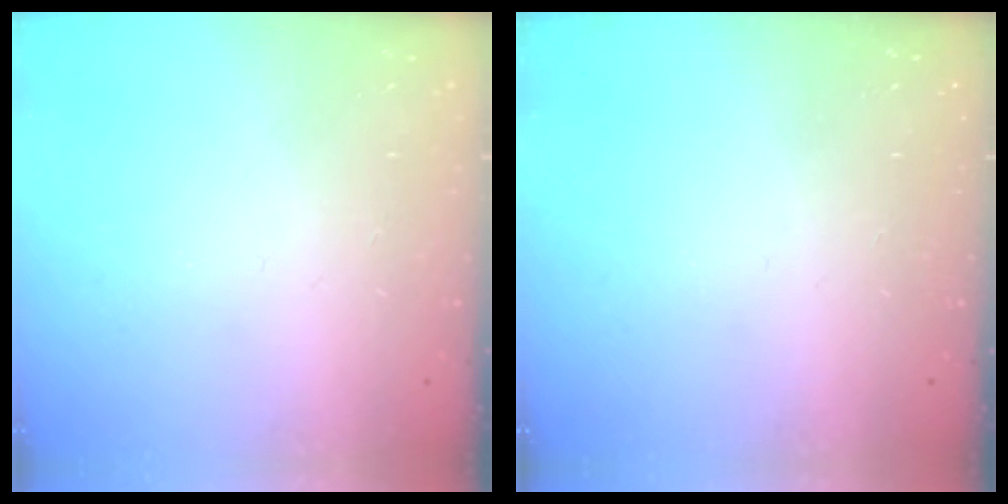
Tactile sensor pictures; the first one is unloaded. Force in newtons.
{"total": 0.0}